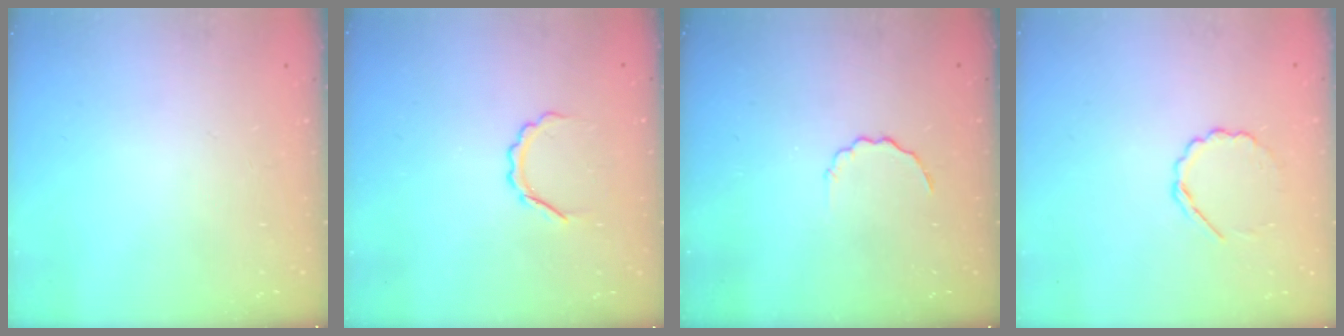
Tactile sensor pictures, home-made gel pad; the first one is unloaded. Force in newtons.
{"total": 3.9, "press": 3.8, "slide": 0.6}
{"total": 2.9, "press": 2.8, "slide": 0.8}
{"total": 5.5, "press": 5.2, "slide": 1.7}